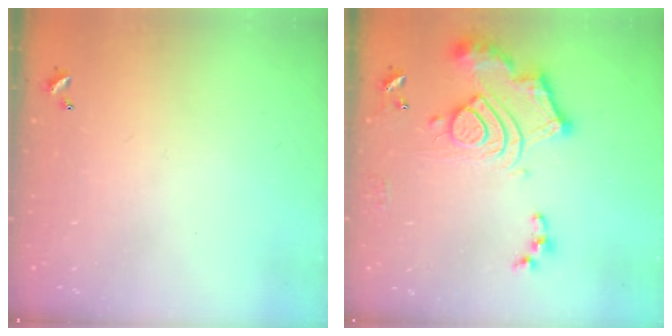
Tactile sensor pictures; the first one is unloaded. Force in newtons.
{"total": 16.2, "press": 16.1, "slide": 1.9}